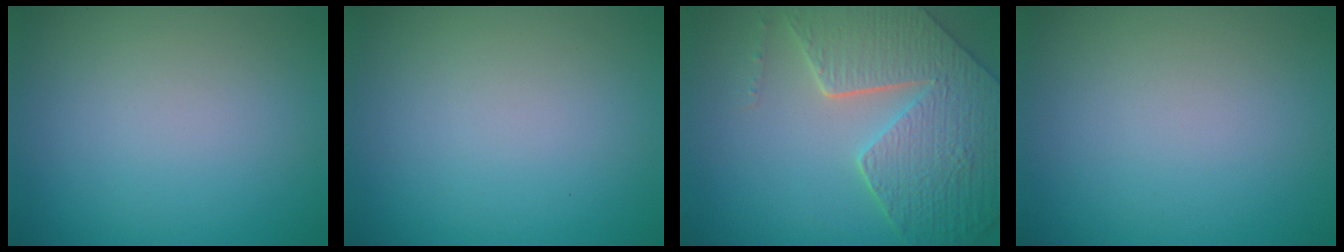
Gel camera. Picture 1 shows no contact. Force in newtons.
{"total": 0.0}
{"total": 8.8, "press": 6.3, "slide": 6.2}
{"total": 0.0}